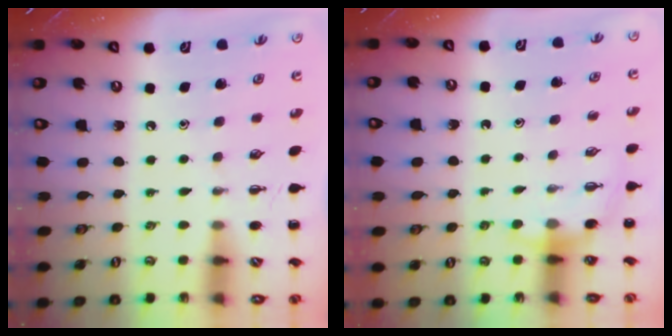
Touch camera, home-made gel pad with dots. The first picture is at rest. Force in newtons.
{"total": 5.6, "press": 5.4, "slide": 1.3}